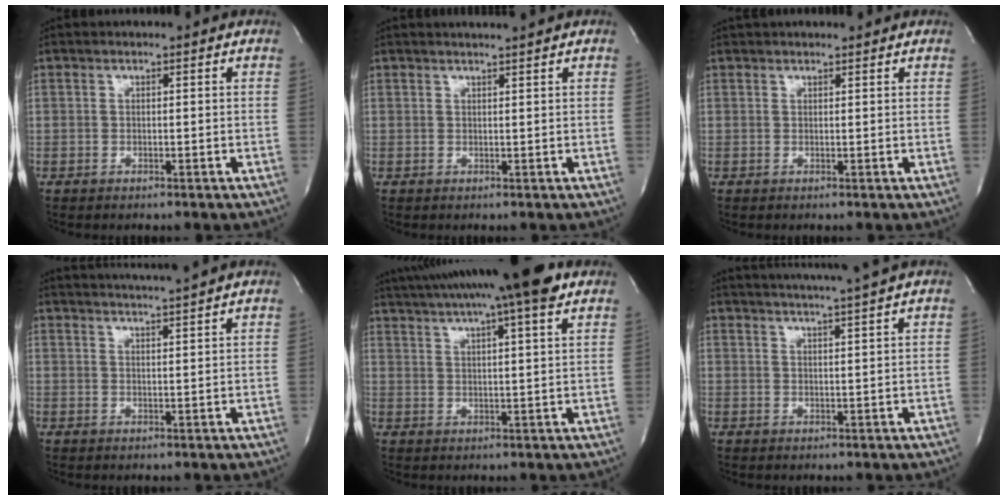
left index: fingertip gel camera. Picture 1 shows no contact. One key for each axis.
{"total": 2.8, "fx": 2.5, "fy": -0.7, "fz": 1.0, "tx": -0.011, "ty": 0.007, "tz": 0.037}
{"total": 3.9, "fx": 3.6, "fy": 0.7, "fz": 1.2, "tx": -0.017, "ty": 0.034, "tz": 0.051}
{"total": 7.9, "fx": 7.3, "fy": -1.4, "fz": 2.7, "tx": -0.047, "ty": 0.010, "tz": 0.102}
{"total": 17.1, "fx": 13.7, "fy": 0.3, "fz": 10.3, "tx": -0.186, "ty": 0.036, "tz": 0.196}
{"total": 8.7, "fx": 7.6, "fy": -1.8, "fz": 3.8, "tx": -0.058, "ty": 0.003, "tz": 0.102}